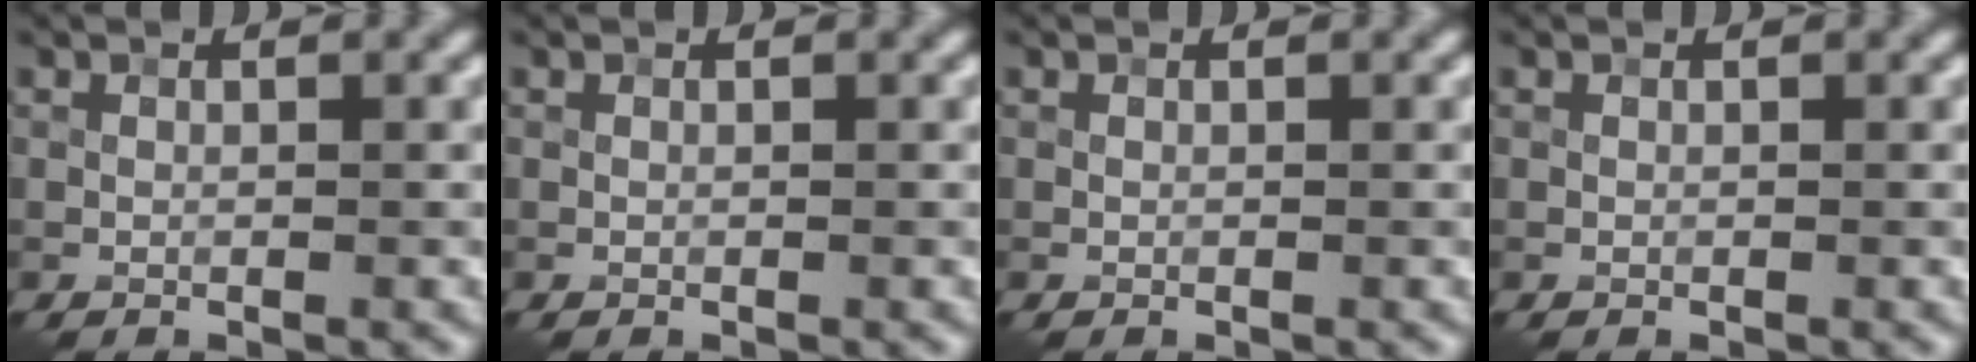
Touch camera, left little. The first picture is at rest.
{"total": 0.0}
{"total": 0.0}
{"total": 0.0}